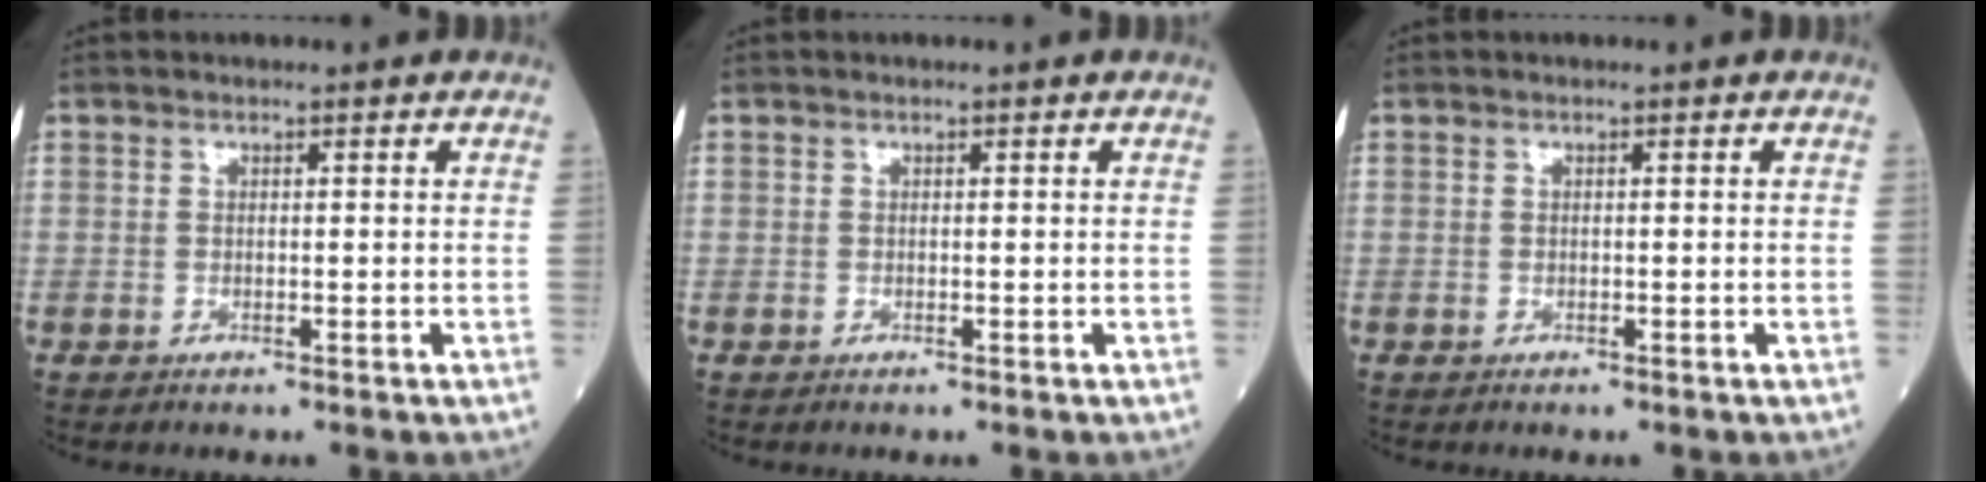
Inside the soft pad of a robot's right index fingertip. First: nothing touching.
{"total": 0.0}
{"total": 0.0}